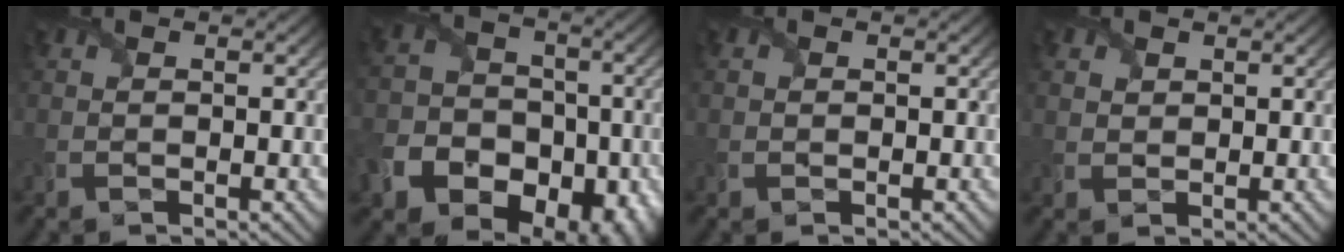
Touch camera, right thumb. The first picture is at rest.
{"total": 16.4, "force": [-8.2, 12.7, 6.3], "torque": [-0.132, -0.066, -0.138]}
{"total": 0.0}
{"total": 1.2, "force": [0.9, 0.8, 0.2], "torque": [-0.014, -0.003, 0.018]}